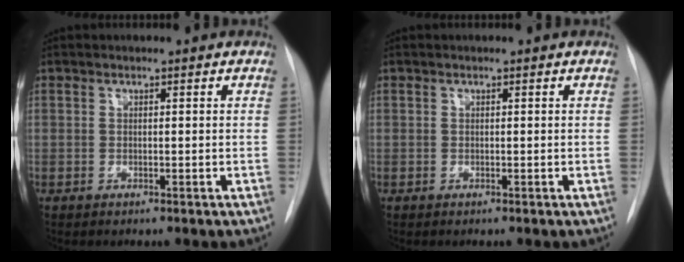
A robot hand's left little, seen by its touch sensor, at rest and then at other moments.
{"total": 0.0}